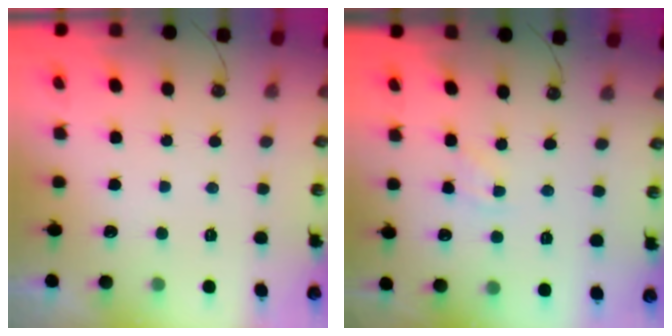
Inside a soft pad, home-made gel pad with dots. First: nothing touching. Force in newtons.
{"total": 2.4, "press": 2.4, "slide": 0.4}